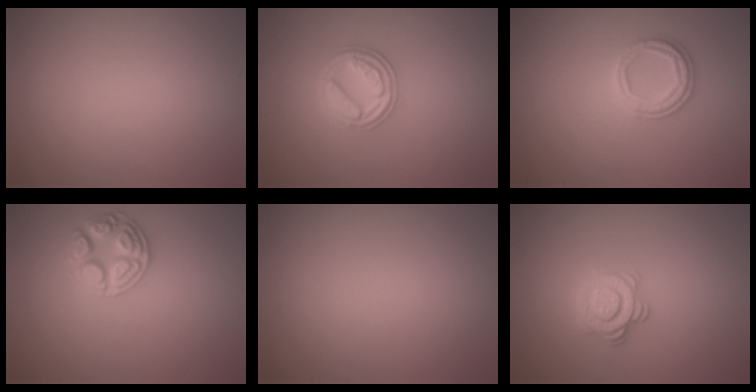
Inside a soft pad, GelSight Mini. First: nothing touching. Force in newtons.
{"total": 3.6, "press": 3.1, "slide": 1.7}
{"total": 2.6, "press": 2.4, "slide": 0.8}
{"total": 2.8, "press": 2.7, "slide": 0.6}
{"total": 0.0}
{"total": 2.8, "press": 2.5, "slide": 1.3}